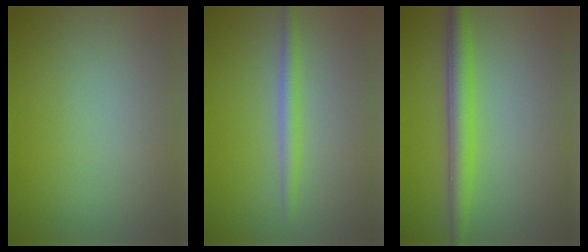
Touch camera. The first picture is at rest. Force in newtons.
{"total": 1.9, "press": 1.9, "slide": 0.2}
{"total": 3.7, "press": 3.7, "slide": 0.1}